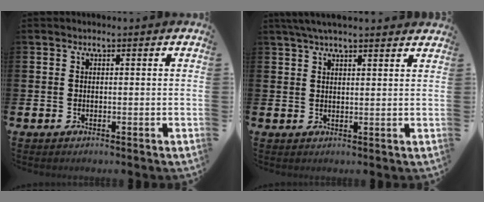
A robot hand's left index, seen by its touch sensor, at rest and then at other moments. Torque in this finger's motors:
{"motor_torque": [1.04, -1.10, 0.82, 0.21]}